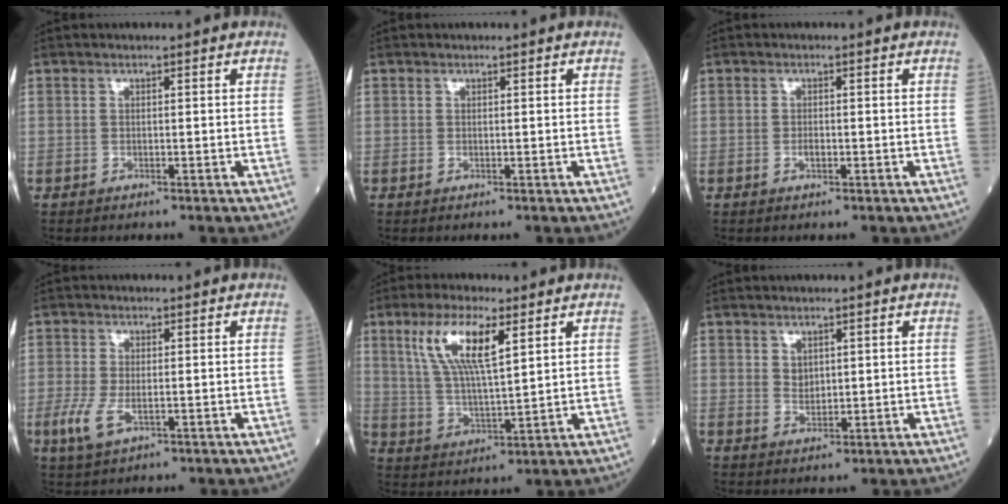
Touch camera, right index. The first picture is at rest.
{"total": 0.0}
{"total": 1.2, "force": [-0.4, 0.5, 1.0], "torque": [-0.020, 0.000, -0.008]}
{"total": 4.7, "force": [-1.5, 1.9, 4.0], "torque": [-0.094, -0.010, -0.026]}
{"total": 10.0, "force": [4.5, 2.1, 8.7], "torque": [-0.176, 0.007, 0.089]}
{"total": 2.1, "force": [0.9, 1.5, 1.1], "torque": [-0.022, -0.001, 0.022]}